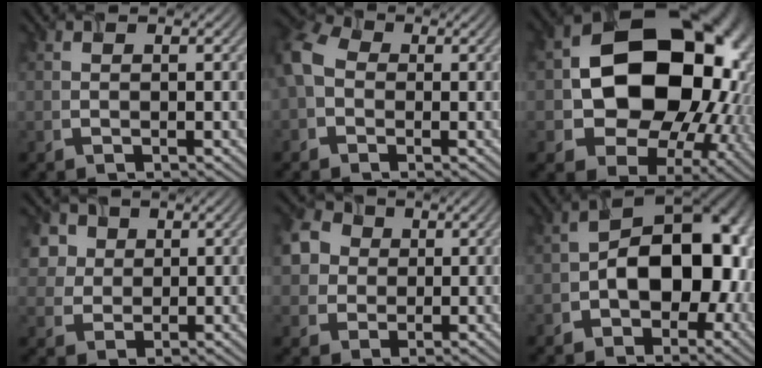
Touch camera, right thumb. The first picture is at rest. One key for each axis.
{"total": 6.8, "fx": -0.6, "fy": 5.3, "fz": 4.2, "tx": -0.122, "ty": 0.006, "tz": -0.021}
{"total": 18.8, "fx": 0.9, "fy": 14.4, "fz": 12.0, "tx": -0.186, "ty": -0.043, "tz": 0.051}
{"total": 4.5, "fx": 2.3, "fy": 3.7, "fz": 1.2, "tx": -0.044, "ty": 0.001, "tz": 0.048}
{"total": 6.1, "fx": 1.6, "fy": 5.4, "fz": 2.3, "tx": -0.076, "ty": 0.010, "tz": 0.030}
{"total": 13.0, "fx": -1.9, "fy": 8.4, "fz": 9.7, "tx": -0.115, "ty": -0.001, "tz": -0.030}